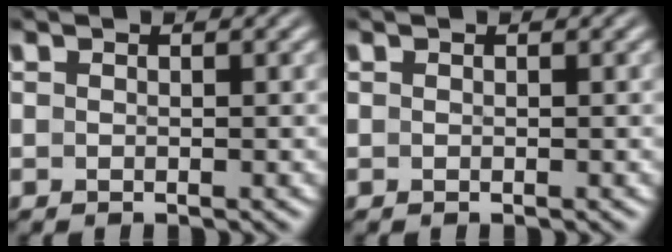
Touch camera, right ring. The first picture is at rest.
{"total": 0.0}